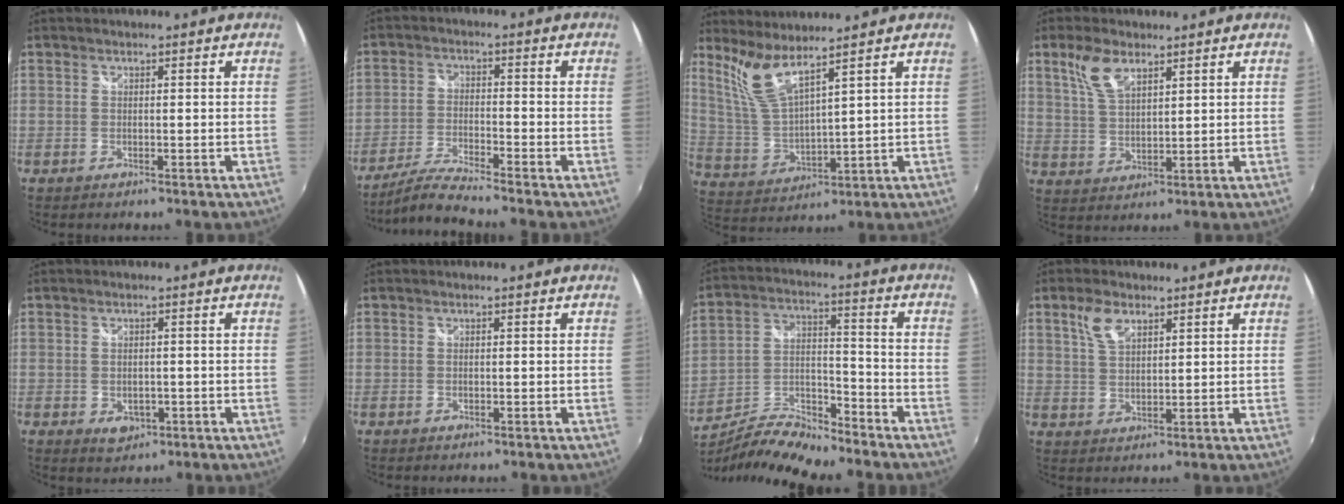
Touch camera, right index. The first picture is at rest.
{"total": 6.8, "force": [-6.2, -0.4, 2.7], "torque": [-0.074, -0.003, -0.124]}
{"total": 7.7, "force": [6.1, 0.3, 4.8], "torque": [-0.096, -0.013, 0.136]}
{"total": 7.0, "force": [4.3, 3.2, 4.5], "torque": [-0.091, 0.009, 0.089]}
{"total": 4.0, "force": [-1.2, 3.0, 2.3], "torque": [-0.044, -0.005, -0.013]}
{"total": 0.0}
{"total": 12.2, "force": [-10.5, 2.5, 5.7], "torque": [-0.117, -0.003, -0.197]}
{"total": 5.3, "force": [3.0, 2.7, 3.4], "torque": [-0.067, 0.009, 0.060]}